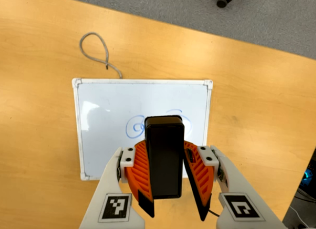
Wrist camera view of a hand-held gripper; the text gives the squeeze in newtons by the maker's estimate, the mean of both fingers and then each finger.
{"total": 7.0, "left": 7.9, "right": 6.1}